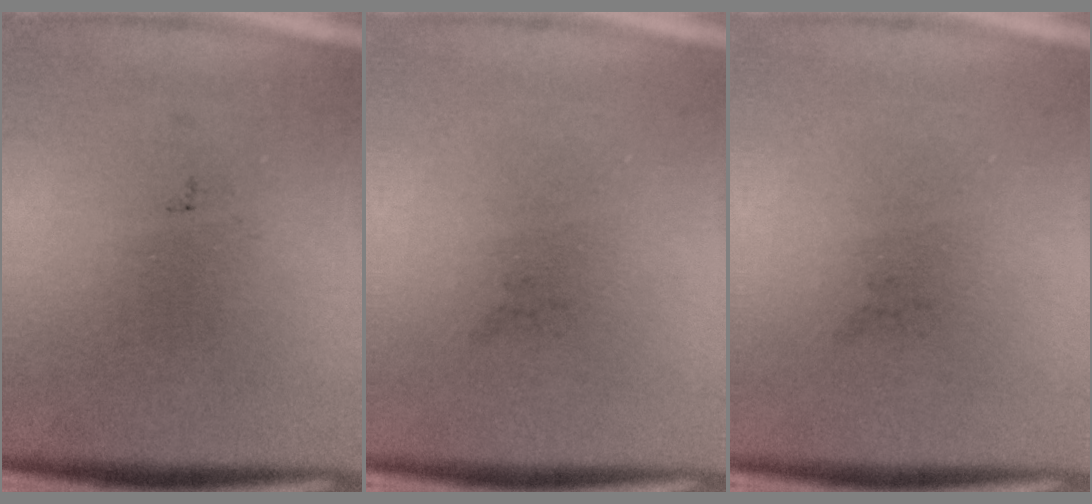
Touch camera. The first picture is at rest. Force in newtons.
{"total": 0.0}
{"total": 0.0}